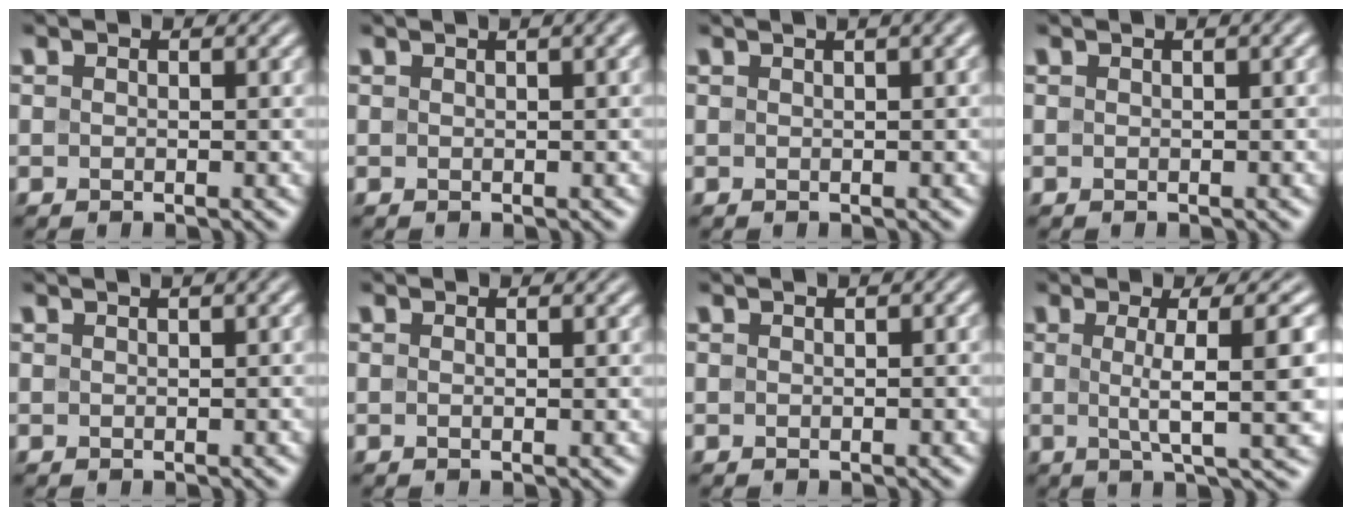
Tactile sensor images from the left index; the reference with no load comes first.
{"total": 4.6, "force": [2.2, 2.0, 3.4], "torque": [-0.019, 0.030, 0.003]}
{"total": 5.0, "force": [2.5, 2.3, 3.6], "torque": [-0.022, 0.037, 0.005]}
{"total": 1.3, "force": [0.7, 0.3, 1.1], "torque": [-0.015, 0.008, 0.007]}
{"total": 2.8, "force": [1.4, 1.0, 2.2], "torque": [-0.018, 0.013, 0.012]}
{"total": 0.6, "force": [-0.2, 0.2, 0.5], "torque": [-0.008, -0.002, -0.004]}
{"total": 0.7, "force": [0.2, 0.3, 0.6], "torque": [-0.007, 0.005, 0.005]}
{"total": 7.1, "force": [0.2, 1.4, 7.0], "torque": [-0.100, 0.004, 0.005]}